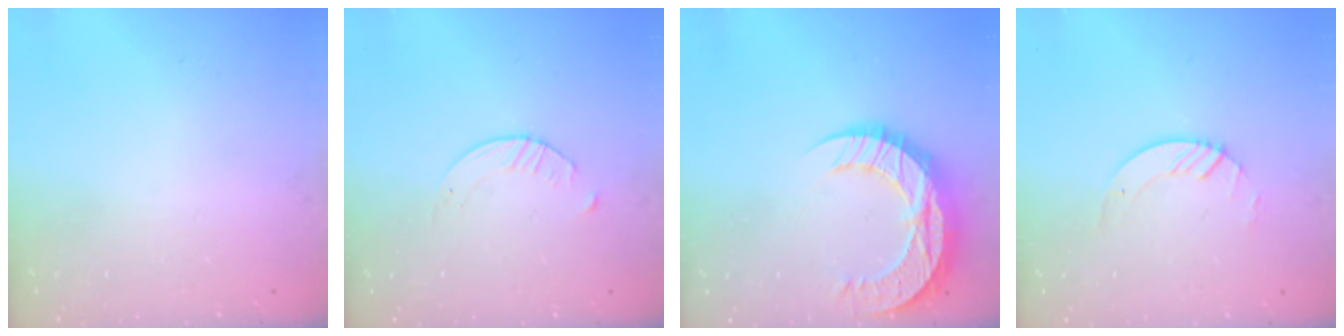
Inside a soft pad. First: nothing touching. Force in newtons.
{"total": 2.8, "press": 2.7, "slide": 0.3}
{"total": 19.0, "press": 18.9, "slide": 1.4}
{"total": 3.6, "press": 3.6, "slide": 0.4}